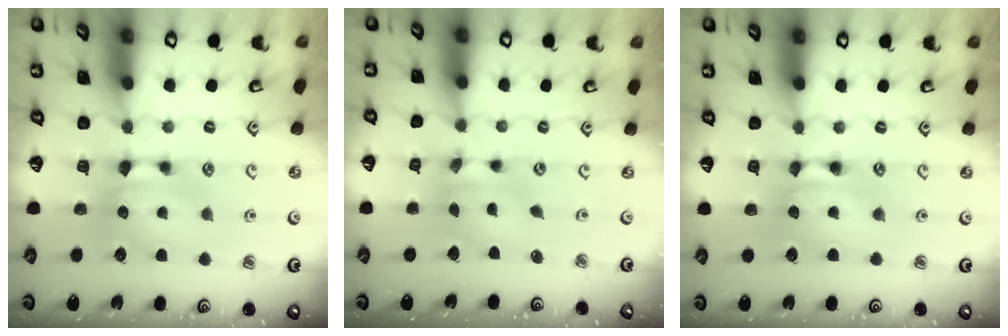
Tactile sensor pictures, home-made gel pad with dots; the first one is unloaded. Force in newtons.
{"total": 4.9, "press": 4.5, "slide": 1.9}
{"total": 1.5, "press": 1.5, "slide": 0.2}